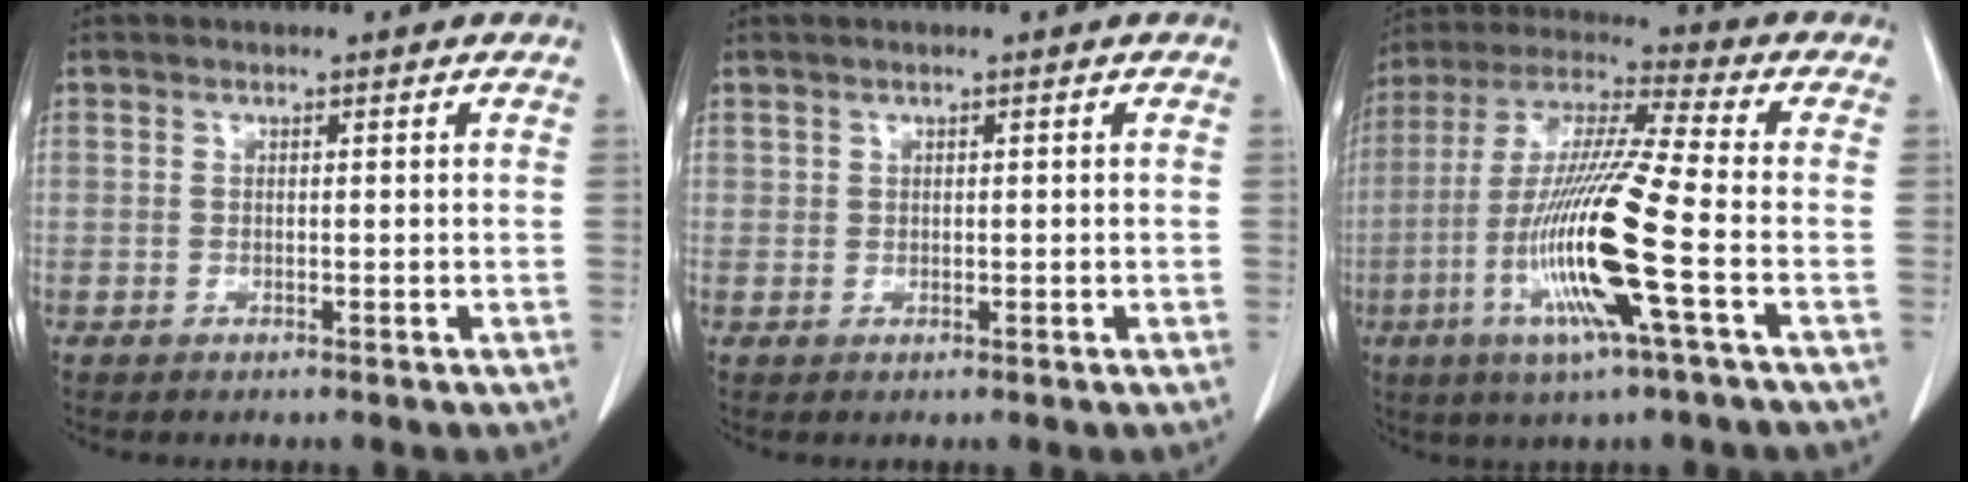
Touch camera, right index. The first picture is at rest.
{"total": 0.6, "force": [0.3, 0.5, 0.2], "torque": [0.001, 0.002, 0.007]}
{"total": 16.7, "force": [-4.9, -0.2, 15.9], "torque": [-0.327, -0.016, -0.102]}